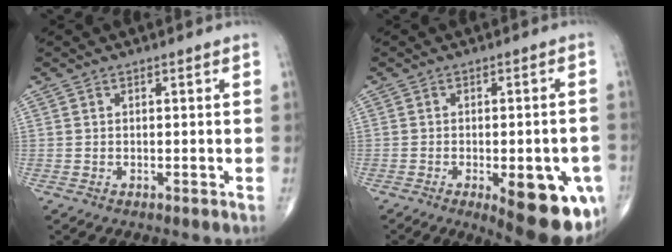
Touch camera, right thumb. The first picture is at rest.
{"total": 16.0, "force": [-6.0, 5.9, 13.6], "torque": [-0.119, 0.006, -0.061]}